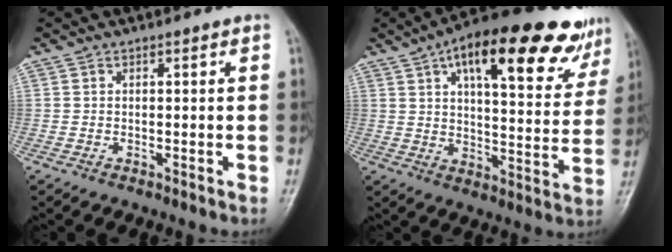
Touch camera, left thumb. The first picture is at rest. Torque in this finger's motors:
{"motor_torque": [1.26, 1.26, 1.63, -1.13, 0.16]}